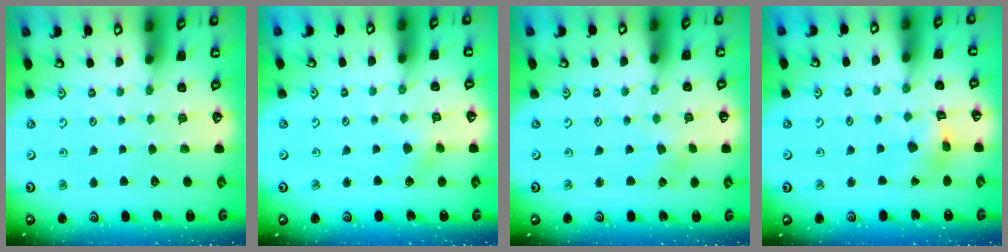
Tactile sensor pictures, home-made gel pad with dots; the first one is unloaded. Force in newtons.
{"total": 2.5, "press": 2.5, "slide": 0.3}
{"total": 2.6, "press": 2.6, "slide": 0.4}
{"total": 7.5, "press": 7.5, "slide": 0.8}